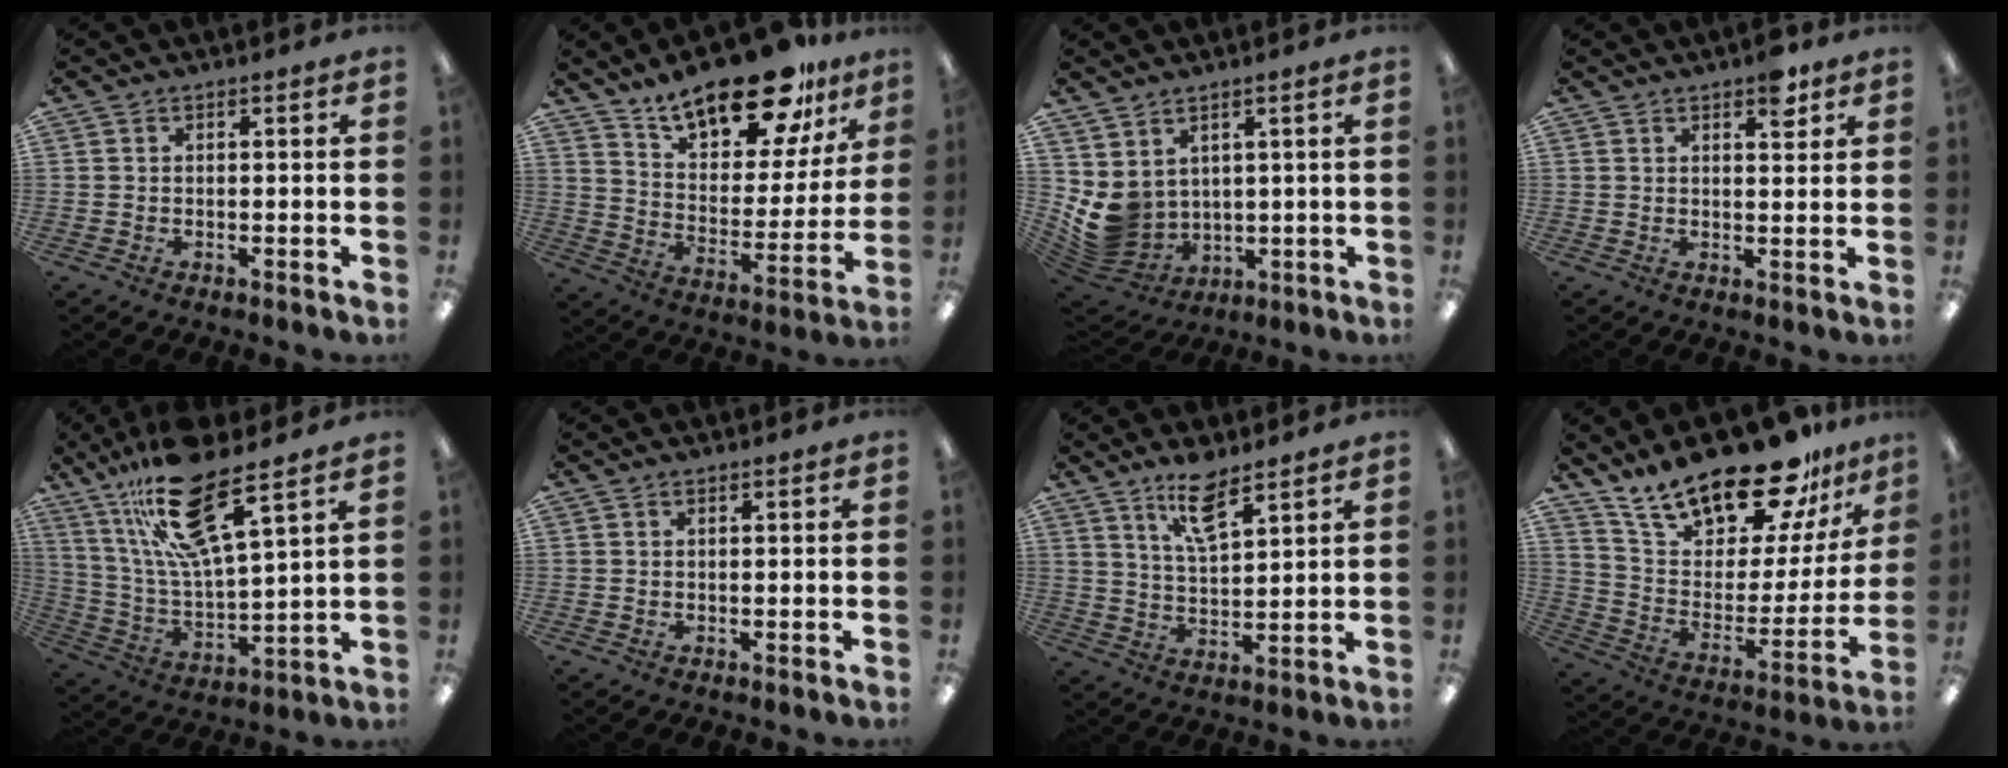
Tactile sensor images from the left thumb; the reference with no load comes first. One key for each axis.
{"total": 21.2, "fx": 16.3, "fy": 8.0, "fz": 10.8, "tx": -0.172, "ty": -0.106, "tz": 0.280}
{"total": 7.4, "fx": 2.5, "fy": 6.3, "fz": 2.9, "tx": -0.092, "ty": -0.033, "tz": 0.058}
{"total": 4.8, "fx": 3.2, "fy": 2.0, "fz": 2.9, "tx": -0.027, "ty": -0.013, "tz": 0.049}
{"total": 20.7, "fx": 14.2, "fy": 5.0, "fz": 14.2, "tx": -0.280, "ty": -0.064, "tz": 0.237}
{"total": 0.0}
{"total": 9.6, "fx": 6.8, "fy": 3.2, "fz": 5.9, "tx": -0.101, "ty": -0.030, "tz": 0.119}
{"total": 23.0, "fx": 19.0, "fy": 7.6, "fz": 10.5, "tx": -0.188, "ty": -0.131, "tz": 0.329}